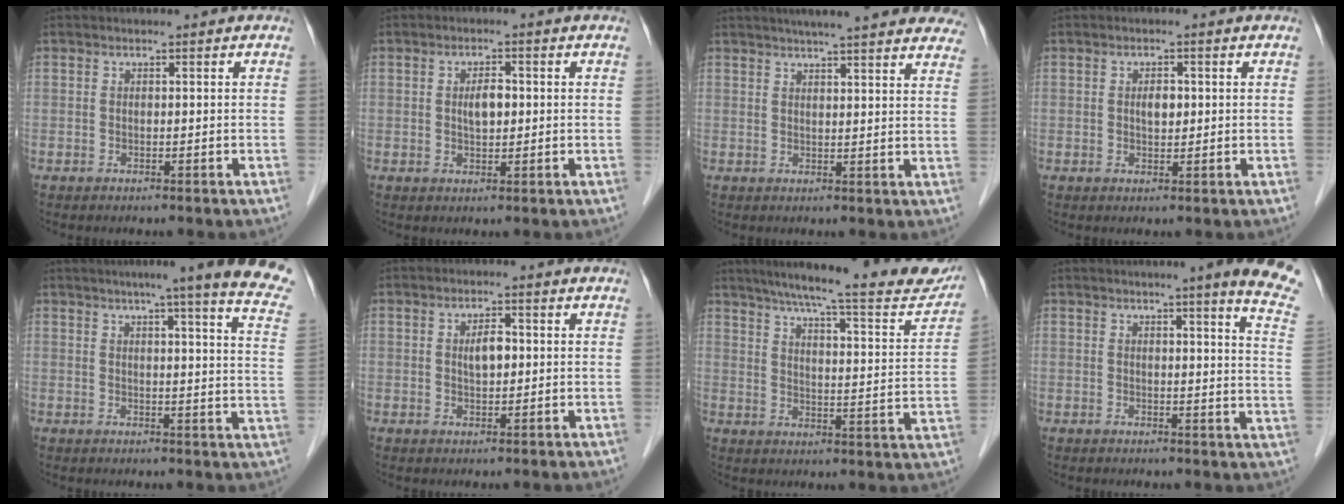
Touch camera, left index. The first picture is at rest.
{"total": 2.9, "force": [0.3, 1.3, 2.6], "torque": [-0.045, 0.005, 0.004]}
{"total": 21.5, "force": [18.8, 2.2, 10.3], "torque": [-0.139, 0.001, 0.219]}
{"total": 2.0, "force": [0.3, 1.1, 1.7], "torque": [-0.027, 0.002, 0.004]}
{"total": 19.4, "force": [15.7, -0.2, 11.4], "torque": [-0.152, -0.033, 0.172]}
{"total": 2.9, "force": [0.4, 1.3, 2.6], "torque": [-0.044, 0.004, 0.007]}
{"total": 23.5, "force": [20.2, 2.6, 11.7], "torque": [-0.169, -0.025, 0.254]}
{"total": 11.8, "force": [9.1, -0.7, 7.4], "torque": [-0.086, -0.046, 0.078]}